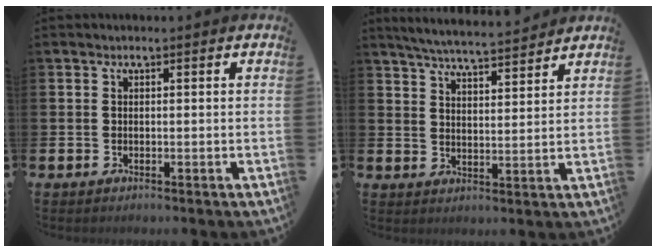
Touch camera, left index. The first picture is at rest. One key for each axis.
{"total": 5.6, "fx": 5.5, "fy": -0.1, "fz": 1.1, "tx": -0.036, "ty": -0.035, "tz": 0.095}